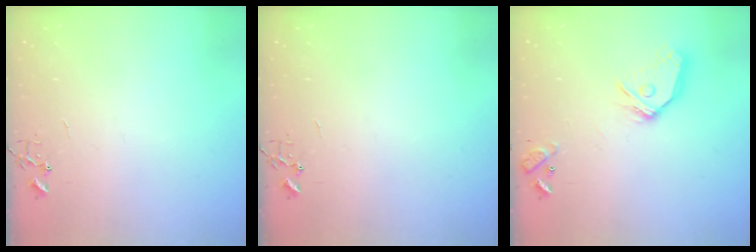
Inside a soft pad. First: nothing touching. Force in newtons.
{"total": 0.0}
{"total": 15.0, "press": 14.9, "slide": 2.2}